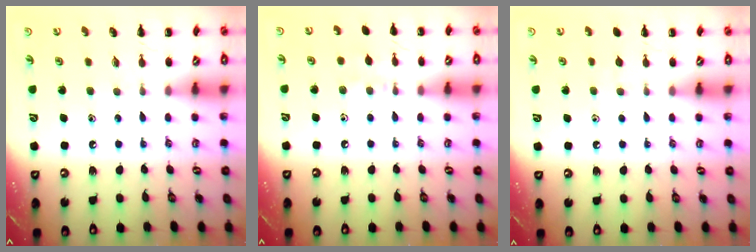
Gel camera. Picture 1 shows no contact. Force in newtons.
{"total": 5.4, "press": 5.1, "slide": 1.7}
{"total": 2.3, "press": 2.0, "slide": 1.1}